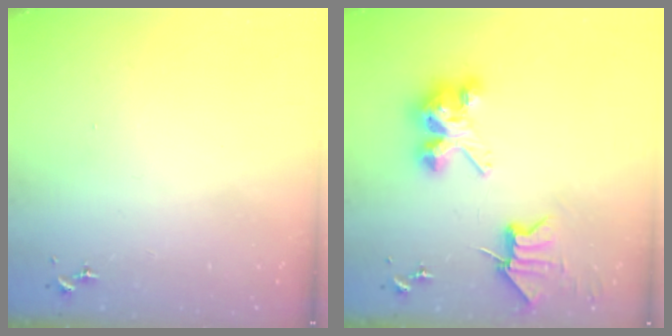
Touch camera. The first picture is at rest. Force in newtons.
{"total": 8.6, "press": 8.5, "slide": 0.6}